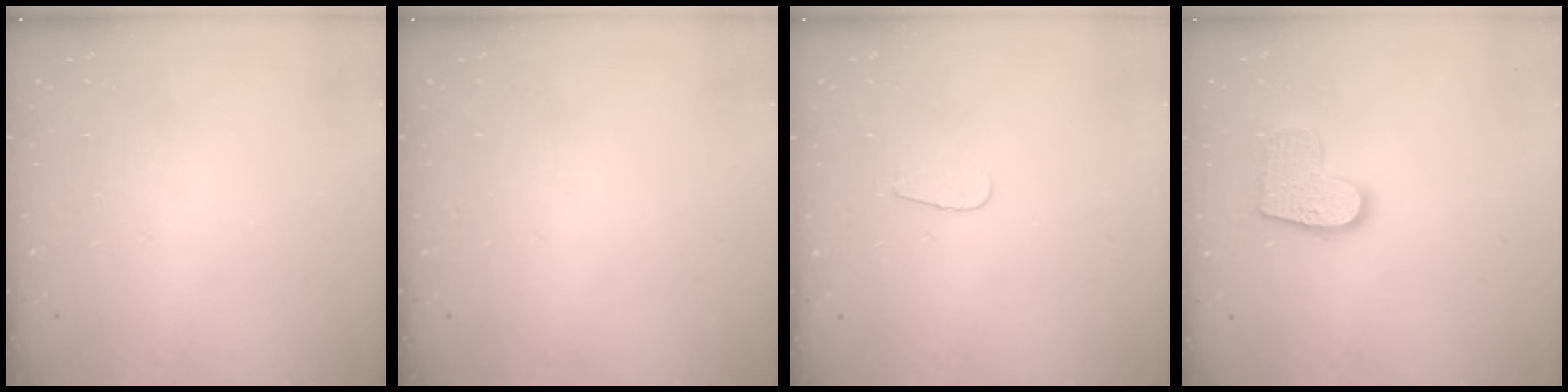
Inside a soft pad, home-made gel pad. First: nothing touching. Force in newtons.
{"total": 0.0}
{"total": 3.1, "press": 3.1, "slide": 0.3}
{"total": 11.6, "press": 11.5, "slide": 0.5}